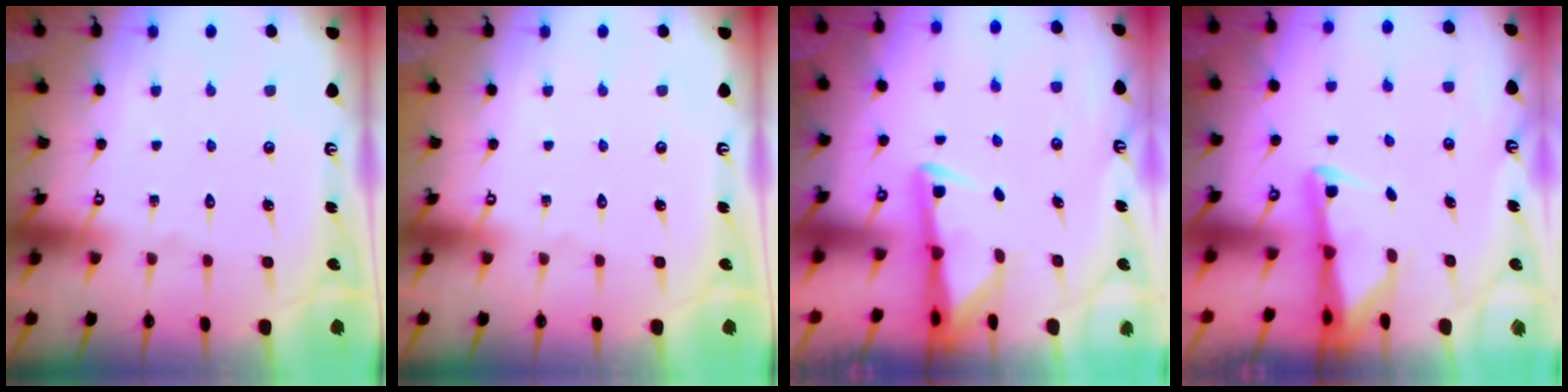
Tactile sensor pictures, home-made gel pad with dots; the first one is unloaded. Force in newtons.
{"total": 0.0}
{"total": 2.8, "press": 2.8, "slide": 0.6}
{"total": 2.3, "press": 2.2, "slide": 0.5}